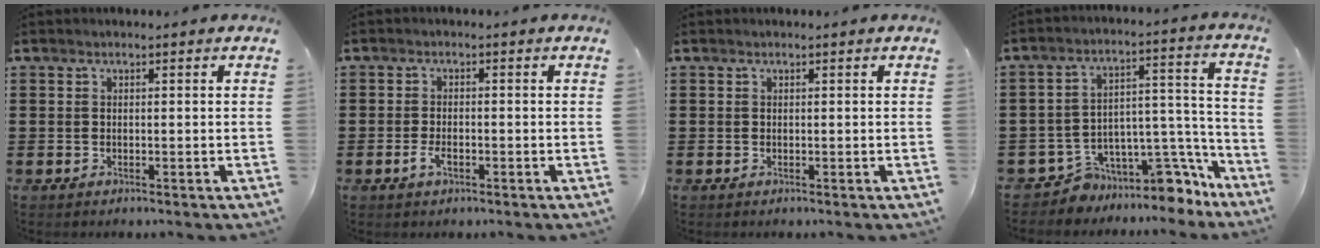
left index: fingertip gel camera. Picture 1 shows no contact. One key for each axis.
{"total": 2.2, "fx": -0.9, "fy": 1.0, "fz": 1.8, "tx": -0.042, "ty": -0.001, "tz": -0.018}
{"total": 0.0}
{"total": 8.8, "fx": -8.0, "fy": 2.8, "fz": 2.4, "tx": -0.027, "ty": 0.013, "tz": -0.146}